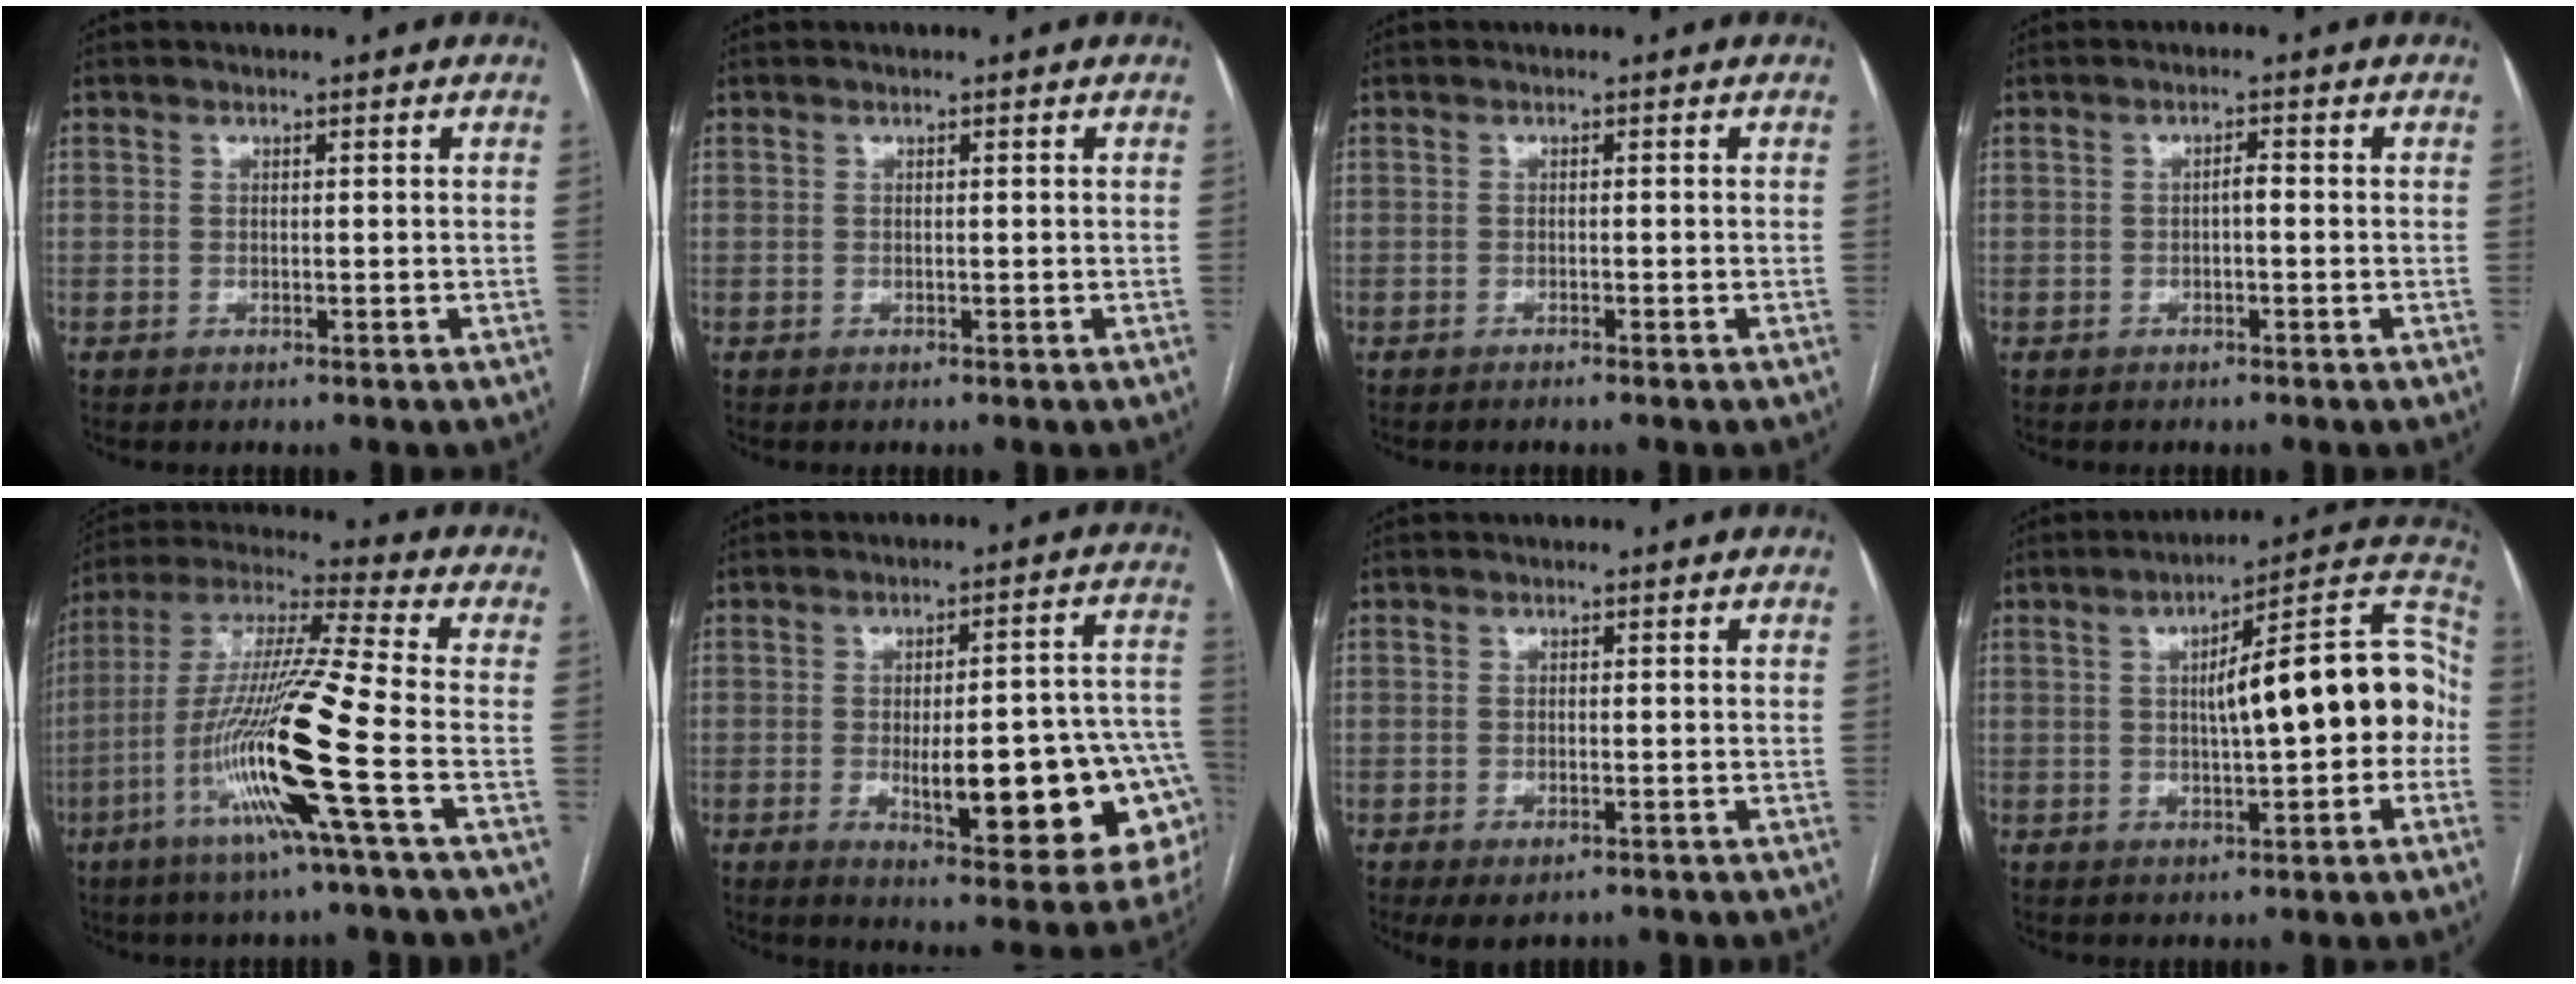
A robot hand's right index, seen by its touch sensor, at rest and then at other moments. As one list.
[{"total": 0.0}, {"total": 1.3, "force": [-1.1, -0.2, 0.7], "torque": [-0.011, 0.002, -0.014]}, {"total": 1.3, "force": [-0.3, 0.4, 1.2], "torque": [-0.017, 0.004, -0.005]}, {"total": 18.0, "force": [-6.2, -1.1, 16.9], "torque": [-0.338, -0.017, -0.127]}, {"total": 22.6, "force": [-4.9, 5.6, 21.3], "torque": [-0.180, 0.019, -0.042]}, {"total": 3.2, "force": [-1.9, 1.3, 2.2], "torque": [-0.037, -0.006, -0.021]}, {"total": 15.7, "force": [0.1, 3.5, 15.3], "torque": [-0.208, 0.049, 0.004]}]